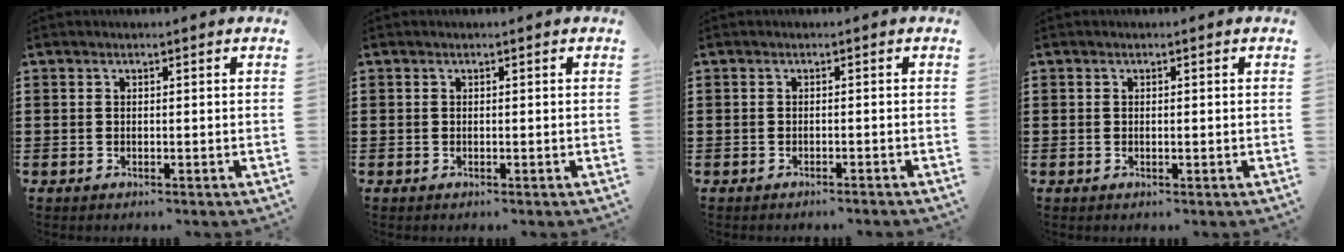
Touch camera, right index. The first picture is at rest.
{"total": 0.0}
{"total": 0.9, "force": [-0.8, -0.2, 0.2], "torque": [-0.005, -0.004, -0.017]}
{"total": 0.0}